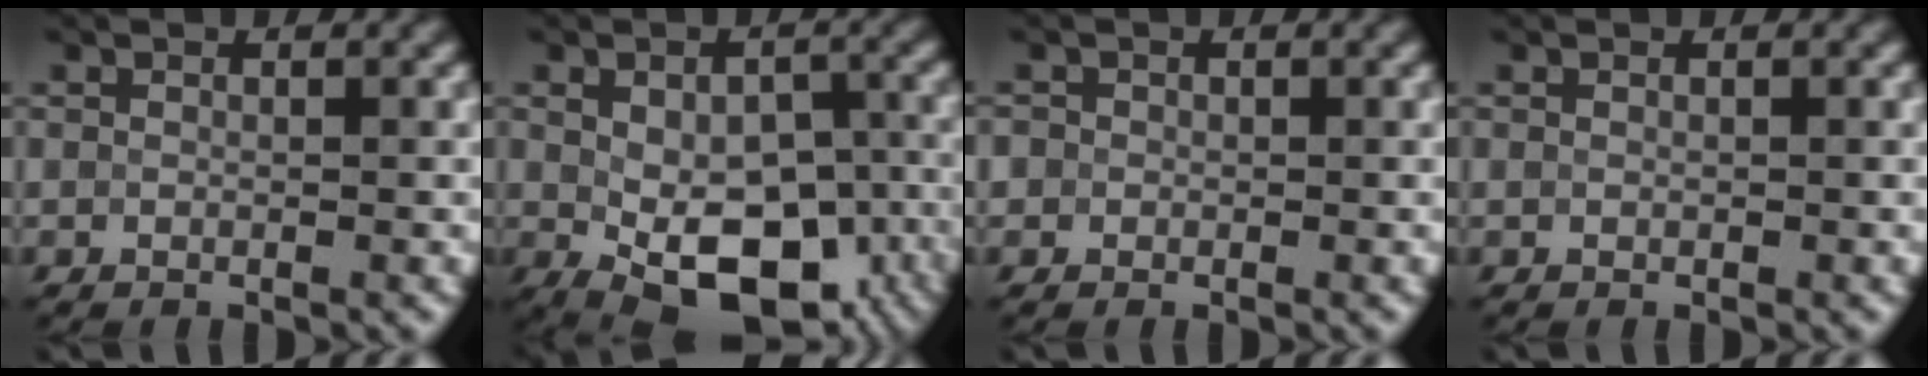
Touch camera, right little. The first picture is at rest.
{"total": 9.8, "force": [-2.7, 5.9, 7.4], "torque": [-0.115, -0.027, -0.032]}
{"total": 0.8, "force": [0.0, 0.8, -0.2], "torque": [0.011, -0.002, -0.003]}
{"total": 0.0}